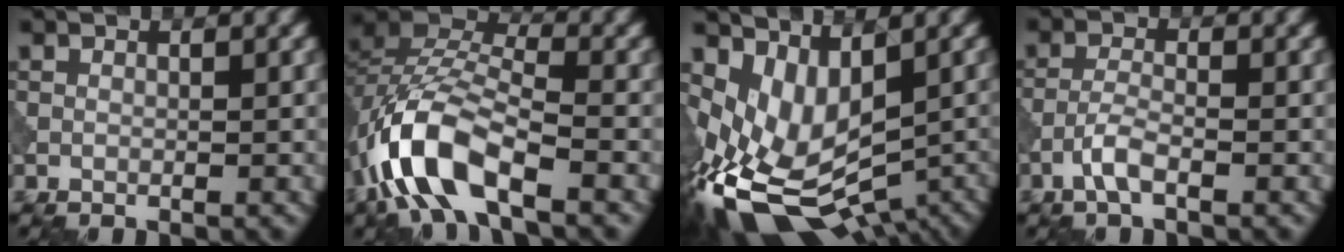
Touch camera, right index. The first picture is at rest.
{"total": 9.8, "force": [-5.1, 4.0, 7.3], "torque": [-0.152, 0.012, -0.104]}
{"total": 10.3, "force": [-2.4, 6.1, 7.9], "torque": [-0.149, -0.034, -0.016]}
{"total": 2.4, "force": [-1.5, 0.5, 1.8], "torque": [-0.042, 0.006, -0.036]}